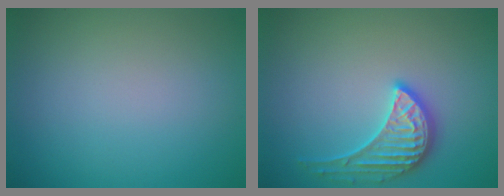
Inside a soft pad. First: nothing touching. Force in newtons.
{"total": 3.3, "press": 3.2, "slide": 0.6}